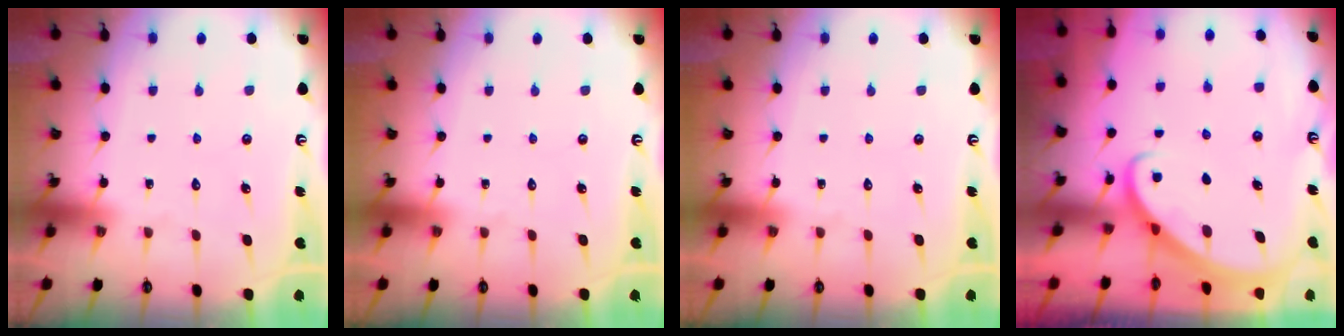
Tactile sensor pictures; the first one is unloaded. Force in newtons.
{"total": 0.0}
{"total": 0.0}
{"total": 2.9, "press": 2.9, "slide": 0.2}